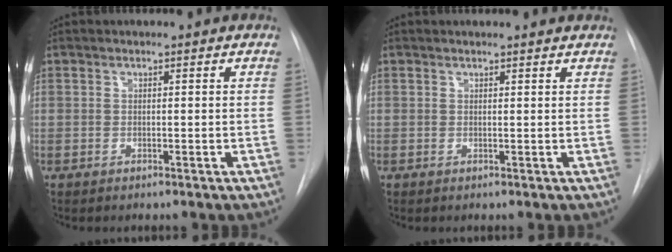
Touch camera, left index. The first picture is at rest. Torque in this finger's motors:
{"motor_torque": [0.26, -0.09, -0.02, 0.00]}